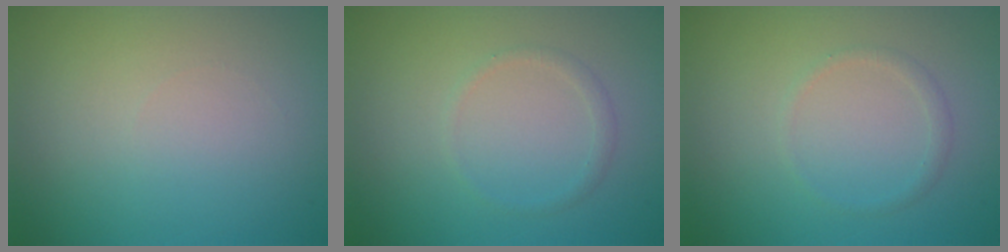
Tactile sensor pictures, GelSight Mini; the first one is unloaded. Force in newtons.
{"total": 0.9, "press": 0.9, "slide": 0.1}
{"total": 0.9, "press": 0.9, "slide": 0.1}